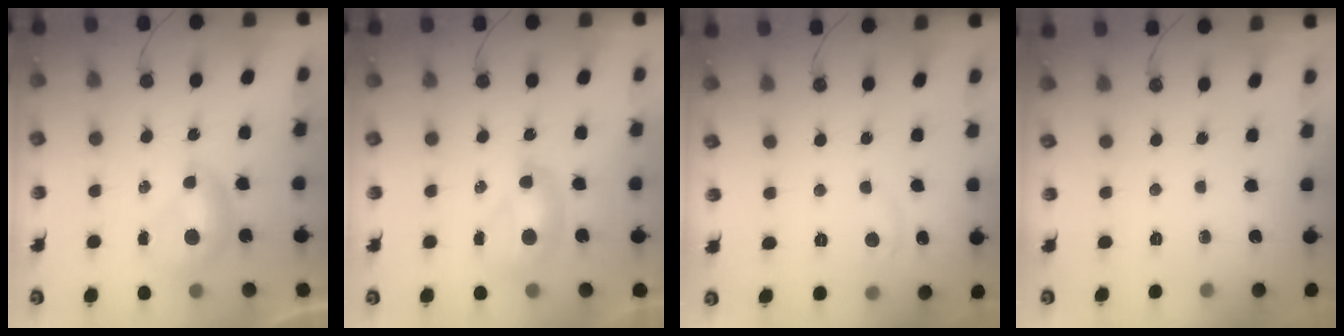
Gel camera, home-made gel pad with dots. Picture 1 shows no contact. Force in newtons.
{"total": 2.1, "press": 2.1, "slide": 0.2}
{"total": 2.0, "press": 1.8, "slide": 0.7}
{"total": 0.0}